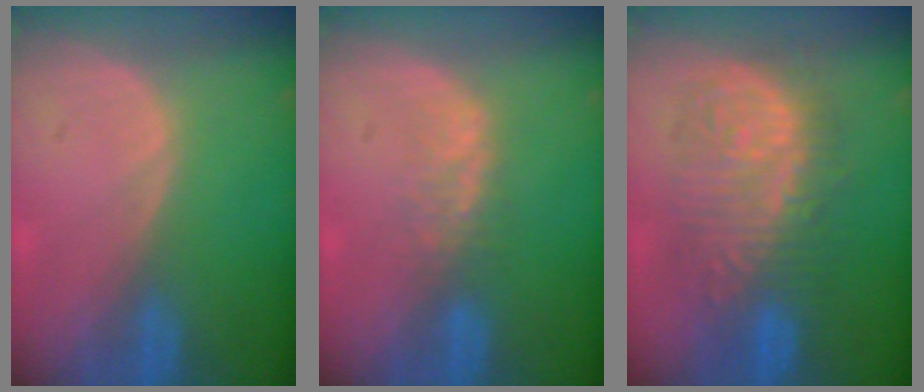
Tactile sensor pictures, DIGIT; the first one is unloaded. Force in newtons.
{"total": 2.7, "press": 2.7, "slide": 0.6}
{"total": 10.3, "press": 10.3, "slide": 0.5}